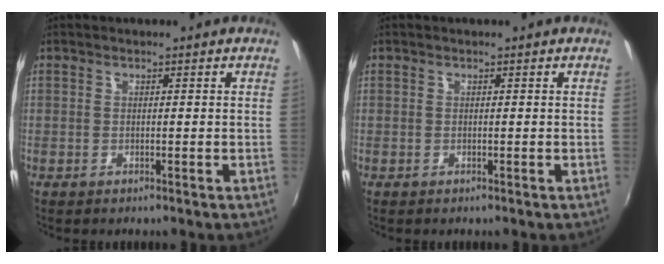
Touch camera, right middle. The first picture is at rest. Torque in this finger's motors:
{"motor_torque": [0.00, 0.00, 0.00, 0.00]}